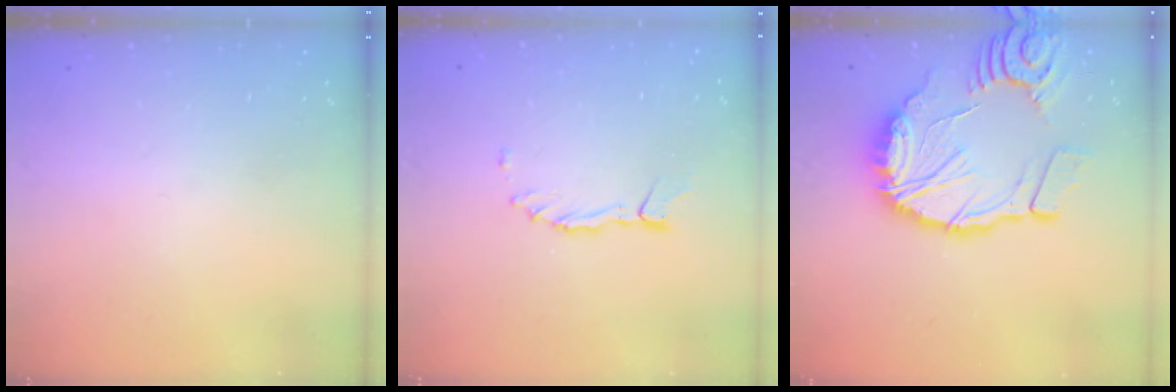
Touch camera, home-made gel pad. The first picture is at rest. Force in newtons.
{"total": 1.4, "press": 1.4, "slide": 0.2}
{"total": 18.0, "press": 17.9, "slide": 2.3}